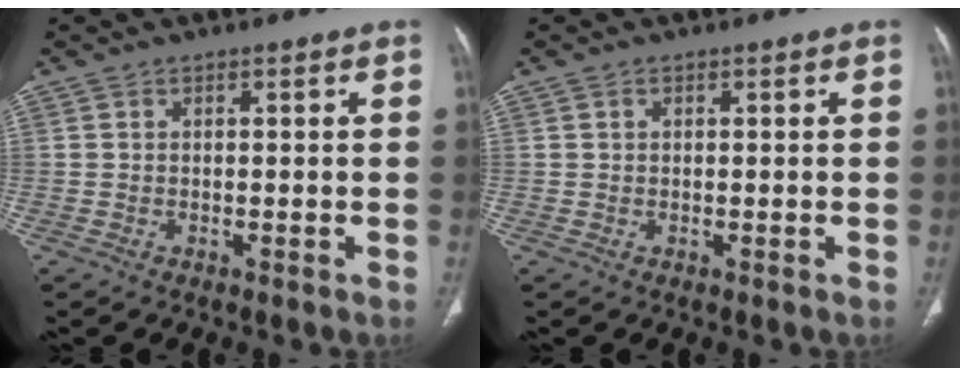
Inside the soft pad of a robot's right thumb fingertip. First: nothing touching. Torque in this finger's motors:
{"motor_torque": [-0.48, -0.06, -0.36, 0.32, 0.05]}